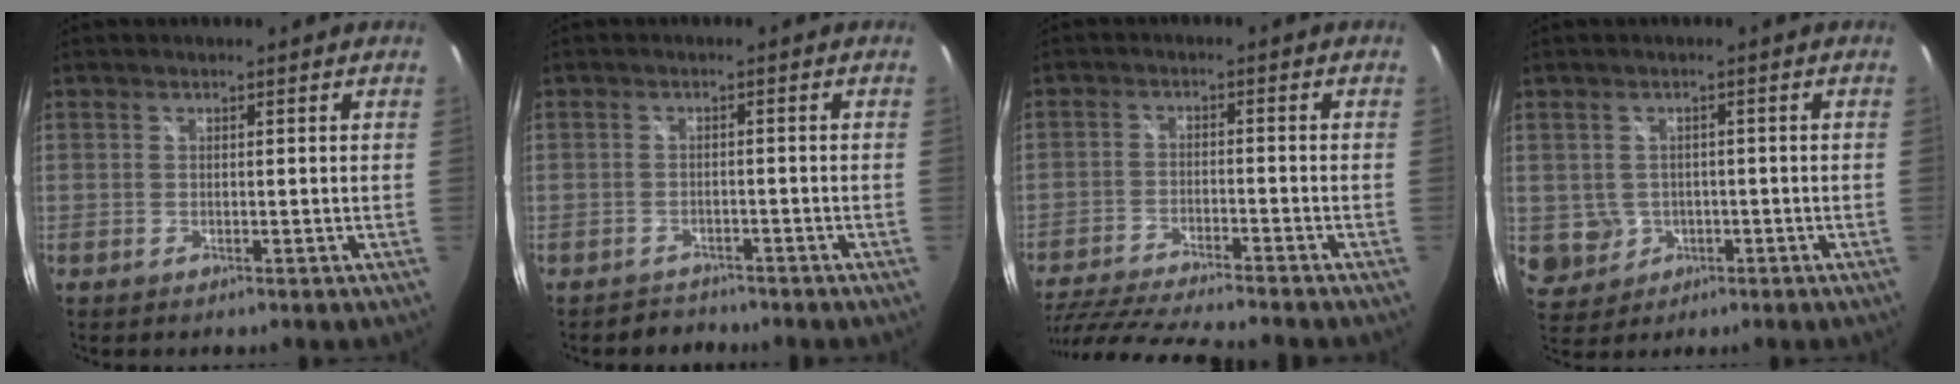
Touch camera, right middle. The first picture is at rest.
{"total": 2.9, "force": [-2.5, 1.3, -0.3], "torque": [-0.002, 0.008, -0.039]}
{"total": 16.6, "force": [-14.5, 1.7, 7.8], "torque": [-0.164, -0.037, -0.238]}
{"total": 5.3, "force": [-0.7, 5.0, 1.4], "torque": [-0.042, 0.004, 0.003]}